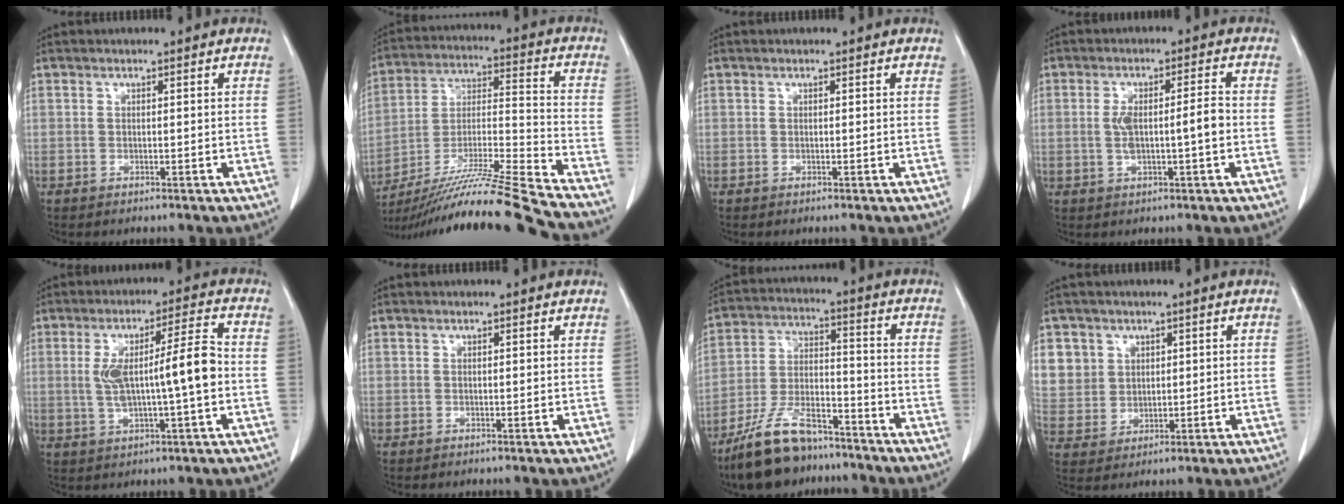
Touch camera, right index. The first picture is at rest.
{"total": 21.6, "force": [-18.8, -2.7, 10.3], "torque": [-0.185, -0.031, -0.324]}
{"total": 0.0}
{"total": 5.5, "force": [-0.4, 0.9, 5.4], "torque": [-0.108, 0.013, 0.000]}
{"total": 9.8, "force": [-0.3, 1.0, 9.7], "torque": [-0.173, 0.019, -0.002]}
{"total": 0.0}
{"total": 12.5, "force": [-9.8, 4.3, 6.4], "torque": [-0.136, -0.003, -0.184]}
{"total": 9.0, "force": [3.8, 8.1, 1.3], "torque": [-0.043, 0.016, 0.095]}